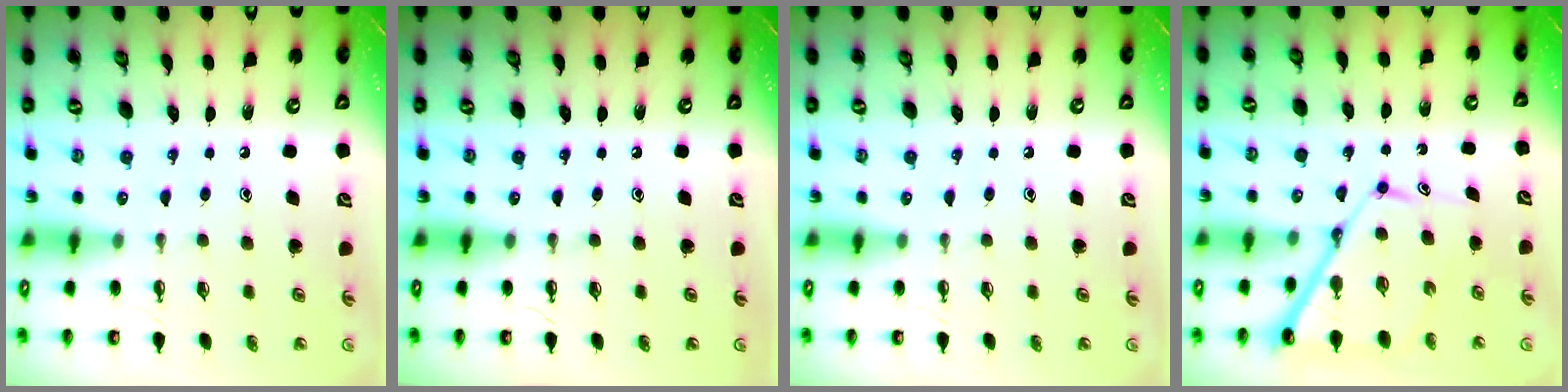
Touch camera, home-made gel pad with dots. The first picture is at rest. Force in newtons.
{"total": 0.0}
{"total": 0.0}
{"total": 10.5, "press": 10.4, "slide": 1.1}